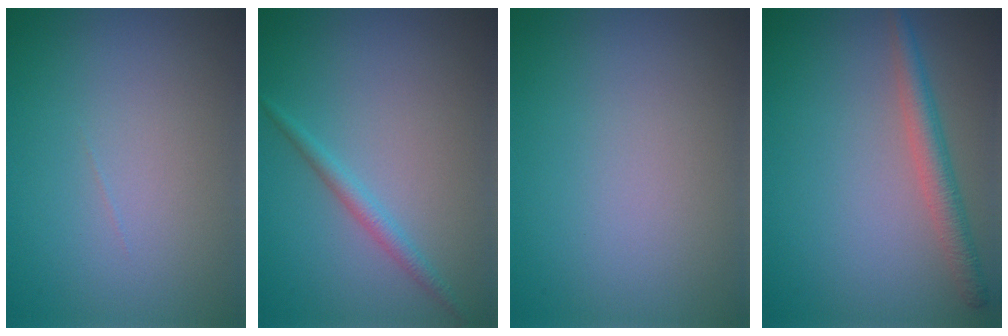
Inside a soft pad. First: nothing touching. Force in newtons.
{"total": 1.6, "press": 1.6, "slide": 0.0}
{"total": 0.0}
{"total": 2.8, "press": 2.8, "slide": 0.2}